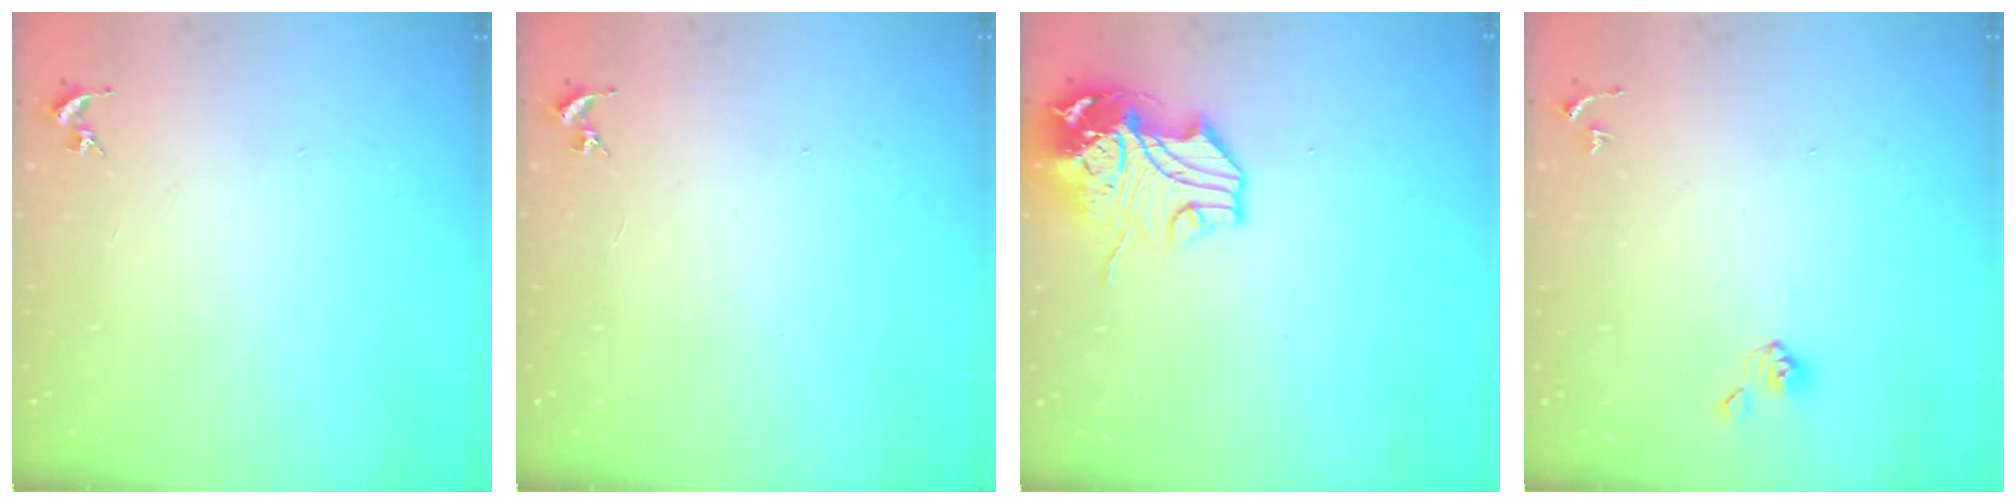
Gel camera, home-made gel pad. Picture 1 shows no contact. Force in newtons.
{"total": 0.0}
{"total": 13.9, "press": 13.7, "slide": 2.3}
{"total": 4.6, "press": 4.6, "slide": 0.7}